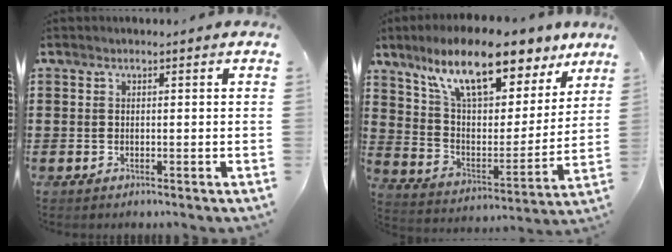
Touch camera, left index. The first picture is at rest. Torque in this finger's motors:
{"motor_torque": [2.14, 0.00, 1.05, 0.21]}